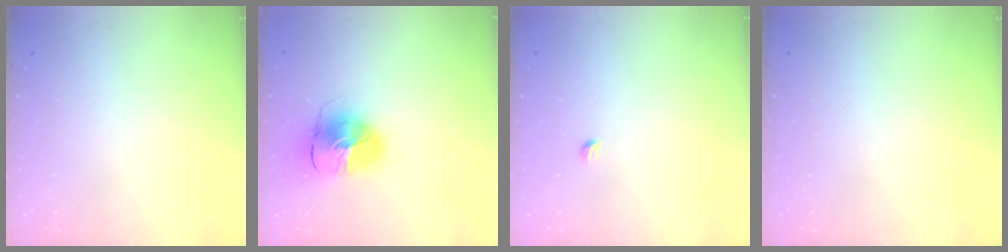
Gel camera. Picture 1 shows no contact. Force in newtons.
{"total": 11.5, "press": 11.4, "slide": 1.5}
{"total": 2.7, "press": 2.6, "slide": 0.6}
{"total": 0.0}